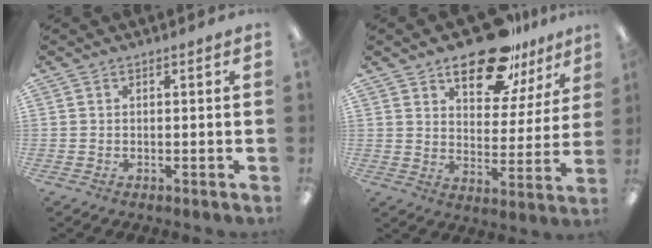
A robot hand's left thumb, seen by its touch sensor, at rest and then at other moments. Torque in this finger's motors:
{"motor_torque": [1.44, 1.21, 1.40, -0.93, 0.02]}